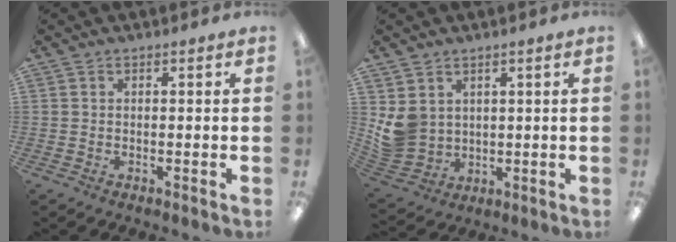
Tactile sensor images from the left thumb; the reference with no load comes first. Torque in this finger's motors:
{"motor_torque": [0.98, 0.93, 0.55, -0.69, 0.05]}